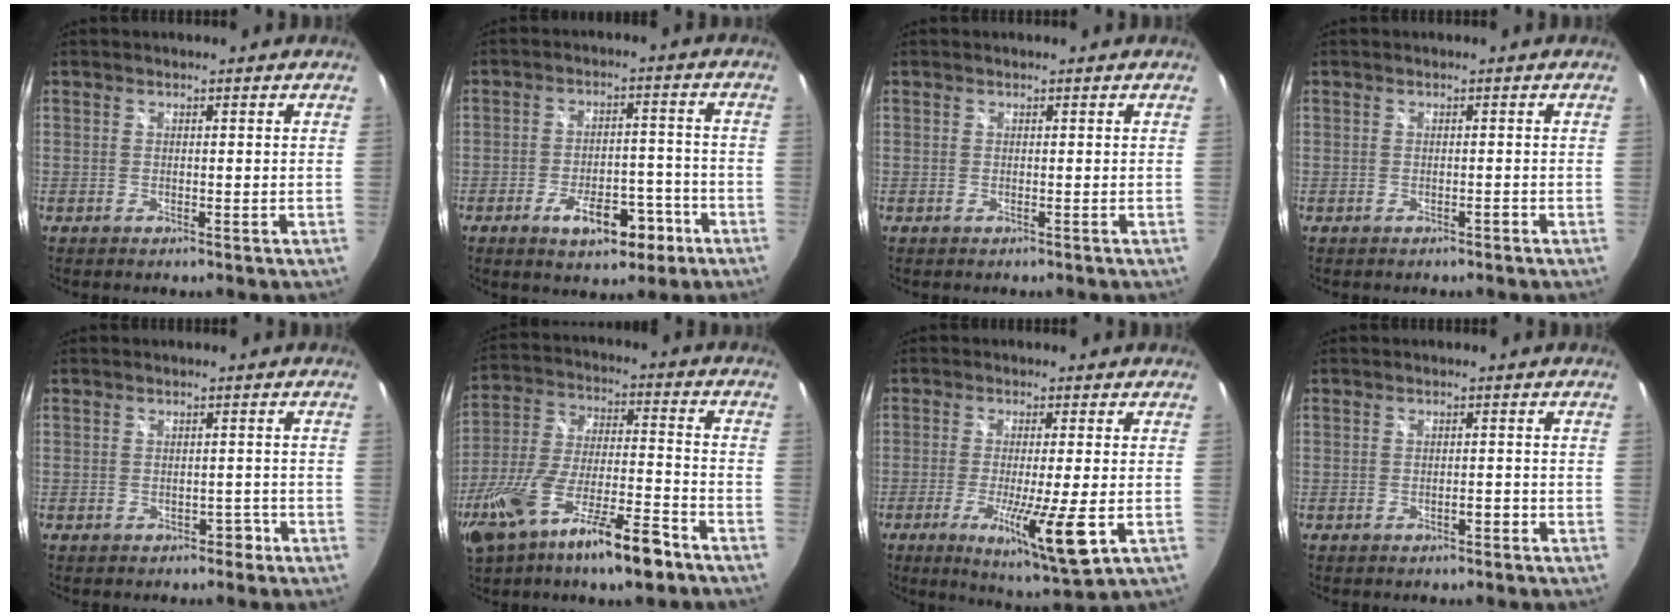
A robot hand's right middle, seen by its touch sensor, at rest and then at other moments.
{"total": 9.9, "force": [-5.4, 4.6, 6.9], "torque": [-0.121, 0.007, -0.069]}
{"total": 0.0}
{"total": 0.7, "force": [-0.6, 0.3, 0.2], "torque": [-0.003, 0.001, -0.009]}
{"total": 2.0, "force": [-1.3, 1.4, 0.7], "torque": [-0.009, 0.003, -0.013]}
{"total": 18.5, "force": [-11.4, 4.3, 13.9], "torque": [-0.275, -0.040, -0.200]}
{"total": 12.2, "force": [-4.0, 1.0, 11.5], "torque": [-0.212, -0.035, -0.067]}
{"total": 3.0, "force": [-1.5, 0.4, 2.5], "torque": [-0.044, 0.000, -0.025]}